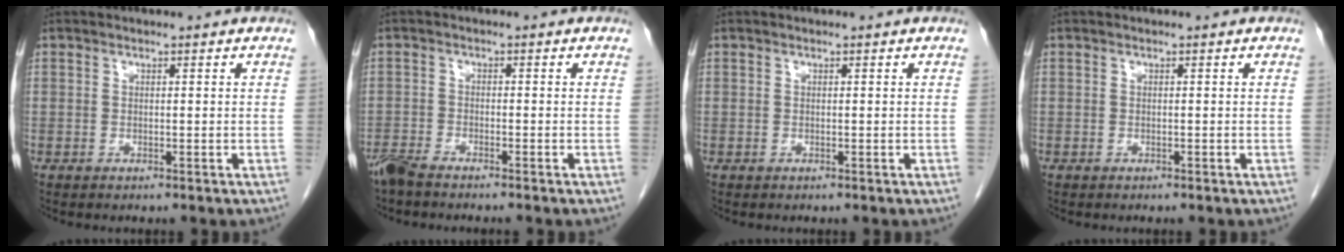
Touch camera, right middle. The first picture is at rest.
{"total": 3.6, "force": [-3.3, 0.2, 1.6], "torque": [-0.027, -0.009, -0.060]}
{"total": 0.0}
{"total": 0.0}